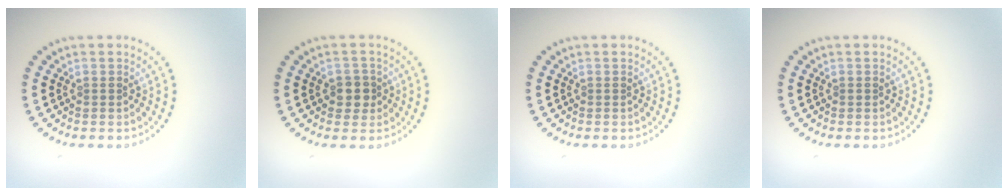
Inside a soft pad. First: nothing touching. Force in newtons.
{"total": 1.9, "press": 1.8, "slide": 0.7}
{"total": 0.0}
{"total": 0.0}